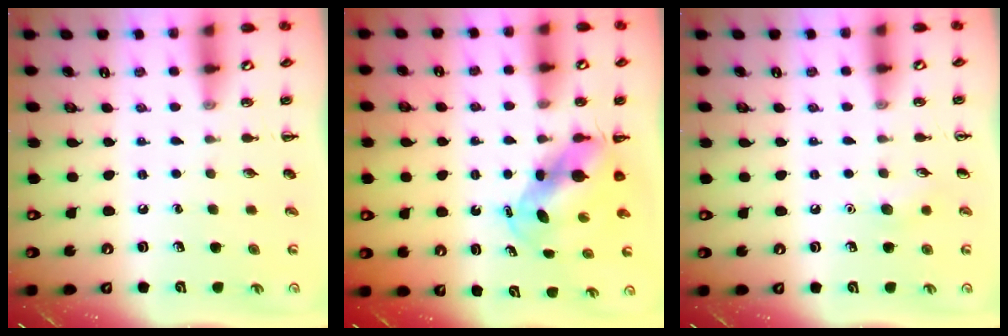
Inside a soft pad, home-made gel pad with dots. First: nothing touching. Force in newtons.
{"total": 5.4, "press": 5.3, "slide": 0.7}
{"total": 5.2, "press": 4.9, "slide": 1.6}